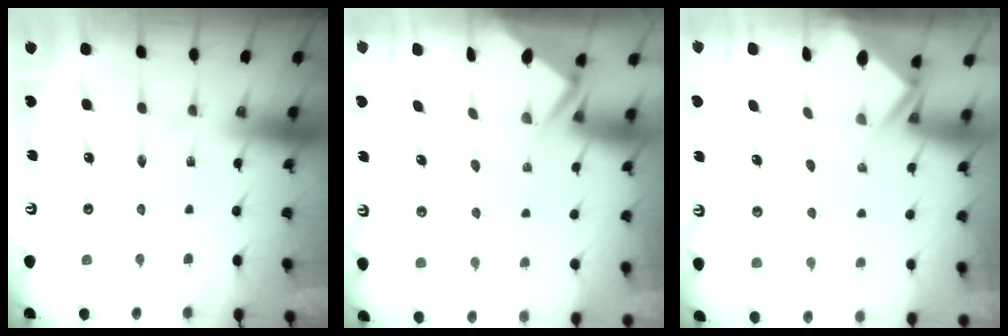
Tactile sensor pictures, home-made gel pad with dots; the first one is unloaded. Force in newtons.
{"total": 3.6, "press": 3.6, "slide": 0.3}
{"total": 2.4, "press": 2.4, "slide": 0.1}